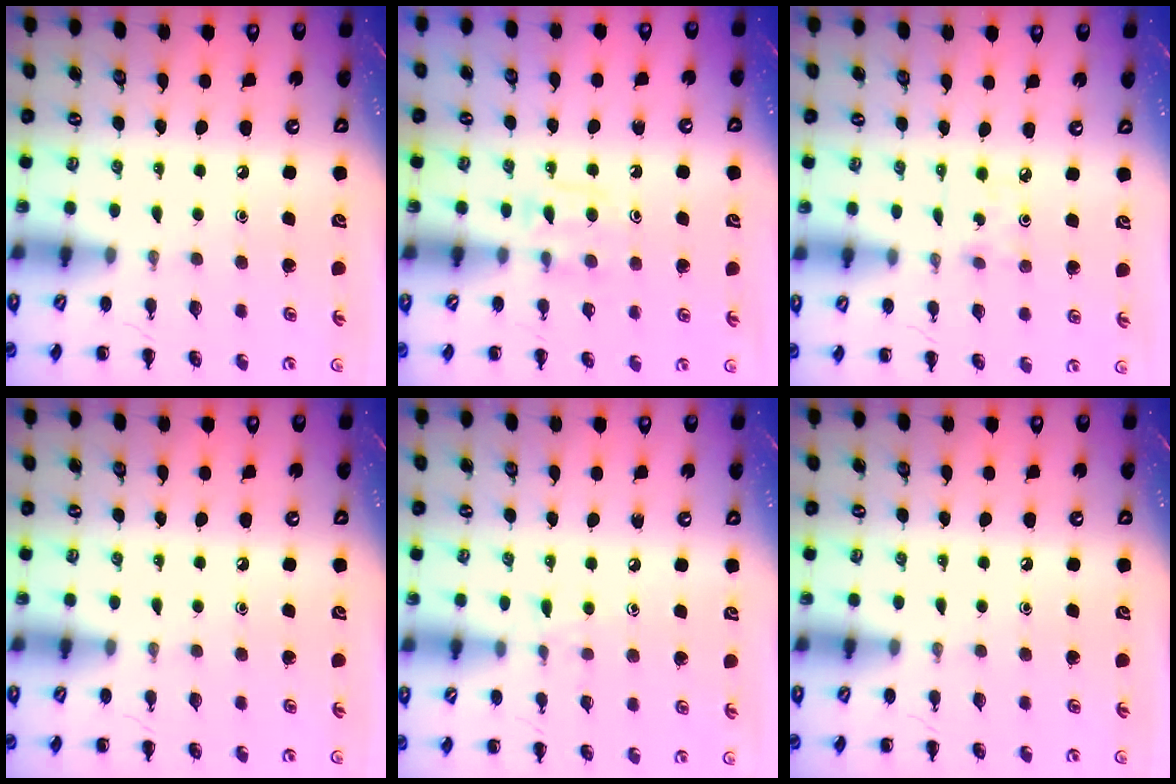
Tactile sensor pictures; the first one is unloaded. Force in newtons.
{"total": 6.3, "press": 6.0, "slide": 1.8}
{"total": 2.5, "press": 2.3, "slide": 0.9}
{"total": 0.0}
{"total": 6.3, "press": 6.0, "slide": 2.0}
{"total": 0.0}